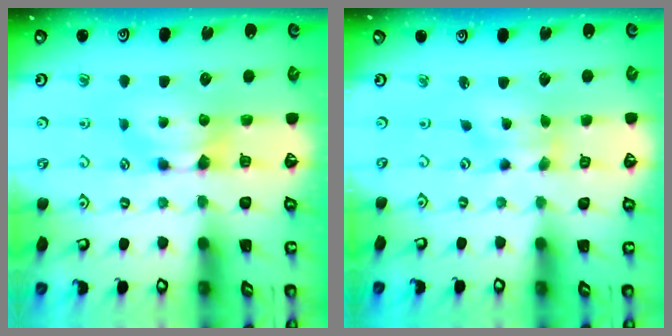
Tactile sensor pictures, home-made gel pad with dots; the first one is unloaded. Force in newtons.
{"total": 1.2, "press": 0.3, "slide": 1.1}